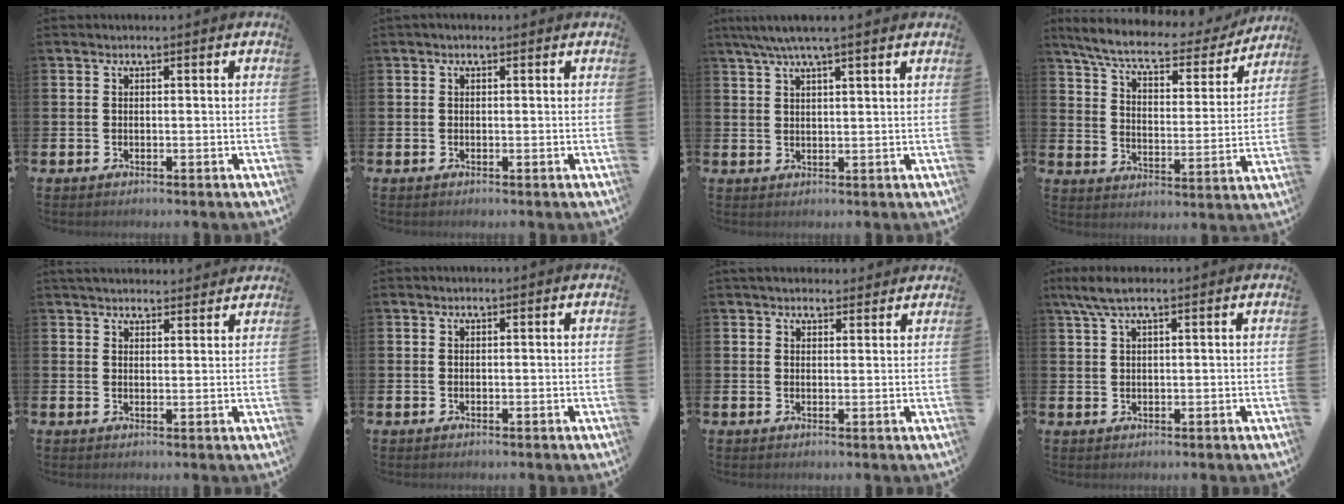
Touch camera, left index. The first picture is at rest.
{"total": 0.0}
{"total": 4.8, "force": [3.9, 0.3, 2.7], "torque": [-0.057, -0.006, 0.070]}
{"total": 7.3, "force": [6.5, 1.4, 3.2], "torque": [-0.093, -0.042, 0.106]}
{"total": 3.3, "force": [3.3, 0.7, 0.2], "torque": [0.002, -0.018, 0.058]}
{"total": 0.0}
{"total": 2.6, "force": [2.5, 0.9, 0.1], "torque": [0.006, -0.010, 0.043]}
{"total": 3.7, "force": [2.4, 0.7, 2.7], "torque": [-0.059, 0.001, 0.045]}